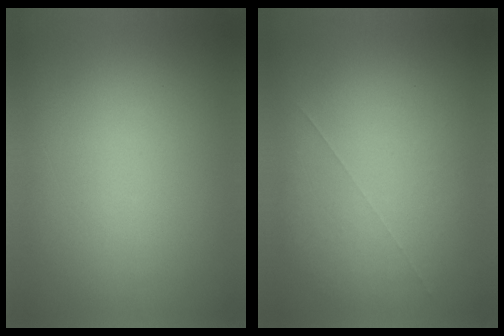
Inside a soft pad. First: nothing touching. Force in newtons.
{"total": 1.0}